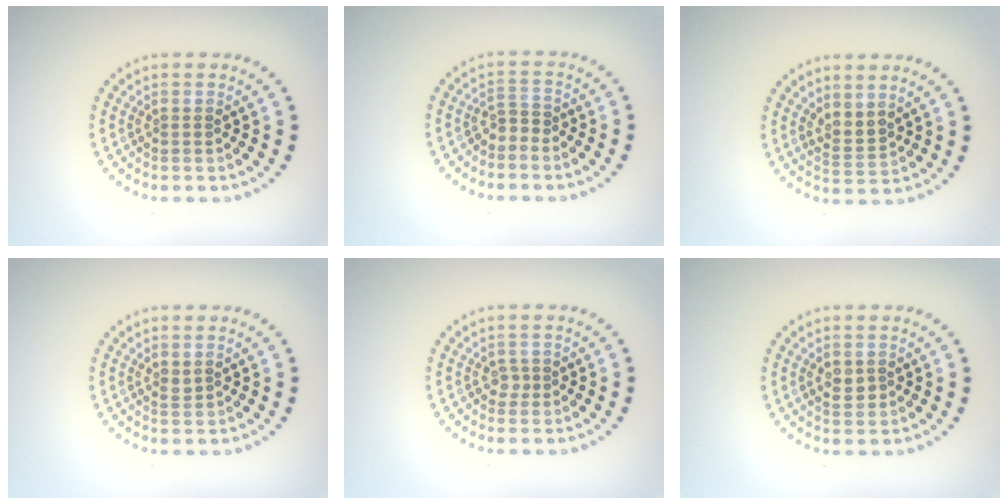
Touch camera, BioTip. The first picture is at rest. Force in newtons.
{"total": 1.2, "press": 0.9, "slide": 0.8}
{"total": 2.0, "press": 1.6, "slide": 1.2}
{"total": 0.6, "press": 0.5, "slide": 0.3}
{"total": 0.9, "press": 0.7, "slide": 0.5}
{"total": 1.4, "press": 1.4, "slide": 0.3}